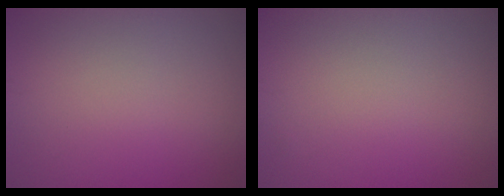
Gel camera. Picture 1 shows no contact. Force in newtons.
{"total": 0.0}